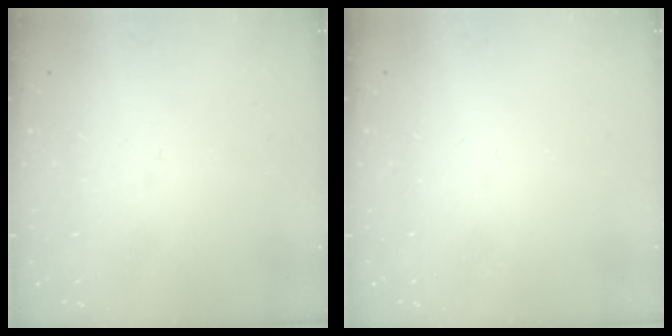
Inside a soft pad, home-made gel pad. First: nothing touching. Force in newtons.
{"total": 2.2, "press": 2.1, "slide": 0.4}